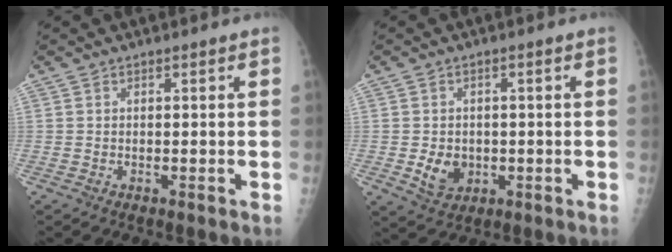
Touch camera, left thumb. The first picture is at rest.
{"total": 5.0, "force": [-0.9, 4.0, 3.0], "torque": [-0.034, -0.001, -0.005]}